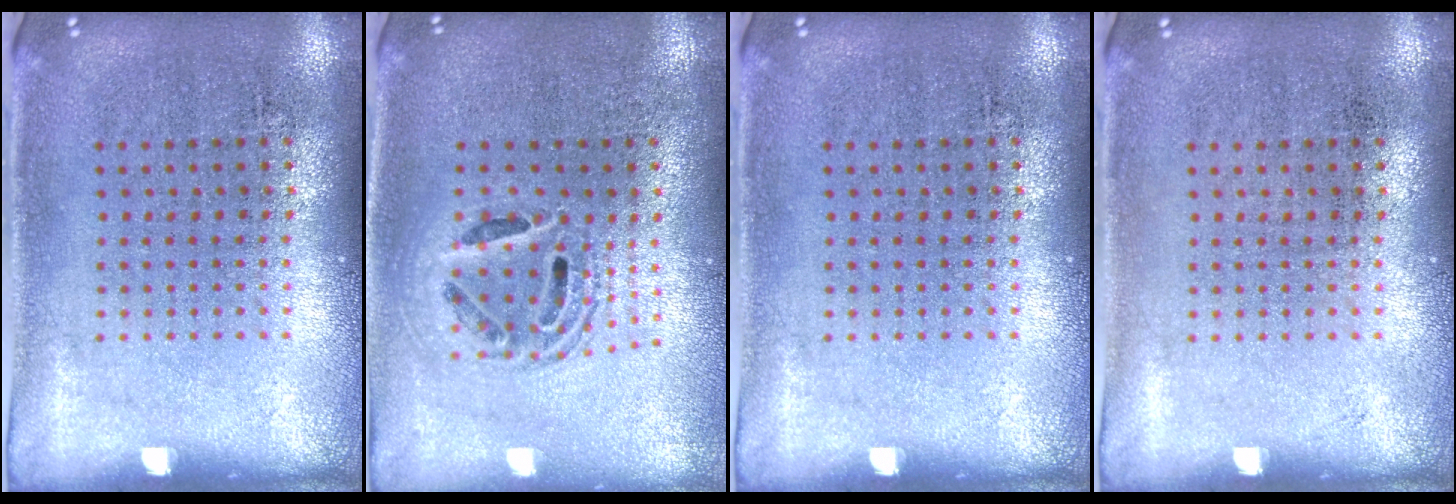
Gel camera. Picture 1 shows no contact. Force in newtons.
{"total": 1.6, "press": 1.3, "slide": 0.9}
{"total": 0.0}
{"total": 0.0}